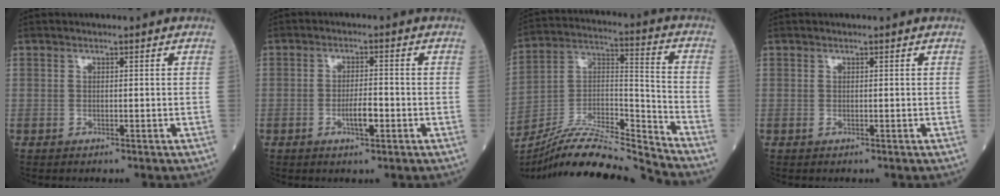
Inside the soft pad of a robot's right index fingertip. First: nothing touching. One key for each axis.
{"total": 3.6, "fx": -1.4, "fy": 0.8, "fz": 3.2, "tx": -0.057, "ty": 0.001, "tz": -0.023}
{"total": 16.9, "fx": -16.0, "fy": -0.8, "fz": 5.3, "tx": -0.091, "ty": 0.034, "tz": -0.285}
{"total": 0.0}